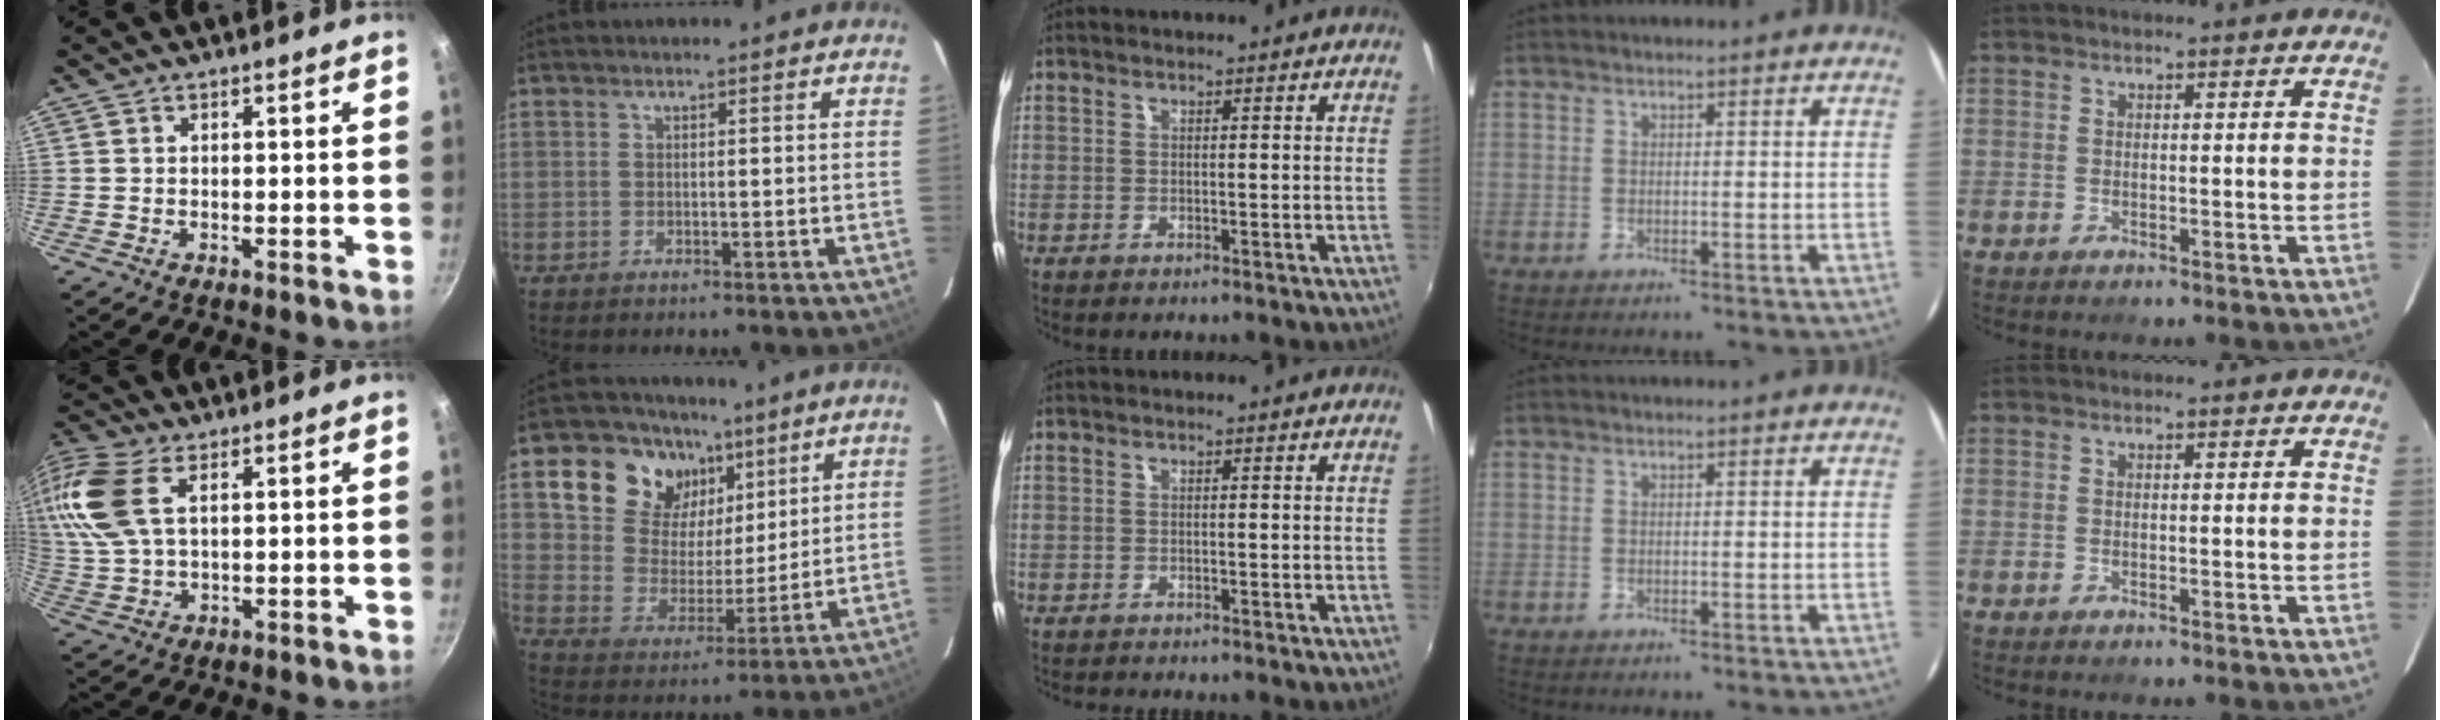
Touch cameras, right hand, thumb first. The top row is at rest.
{"thumb": {"total": 13.5, "force": [4.5, 7.4, 10.3], "torque": [-0.222, 0.010, 0.088]}, "index": {"total": 15.0, "force": [8.6, 11.1, 5.4], "torque": [-0.118, 0.024, 0.159]}, "middle": {"total": 1.2, "force": [-1.2, 0.1, 0.2], "torque": [-0.004, -0.010, -0.020]}}